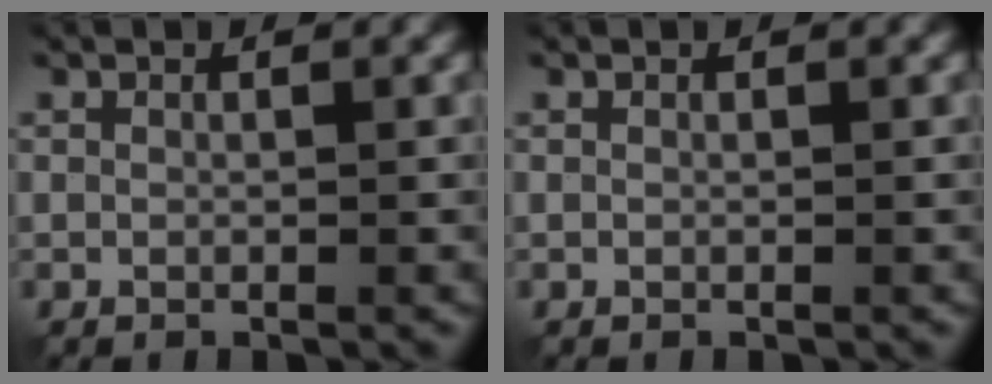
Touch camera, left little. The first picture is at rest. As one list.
[{"total": 0.0}]